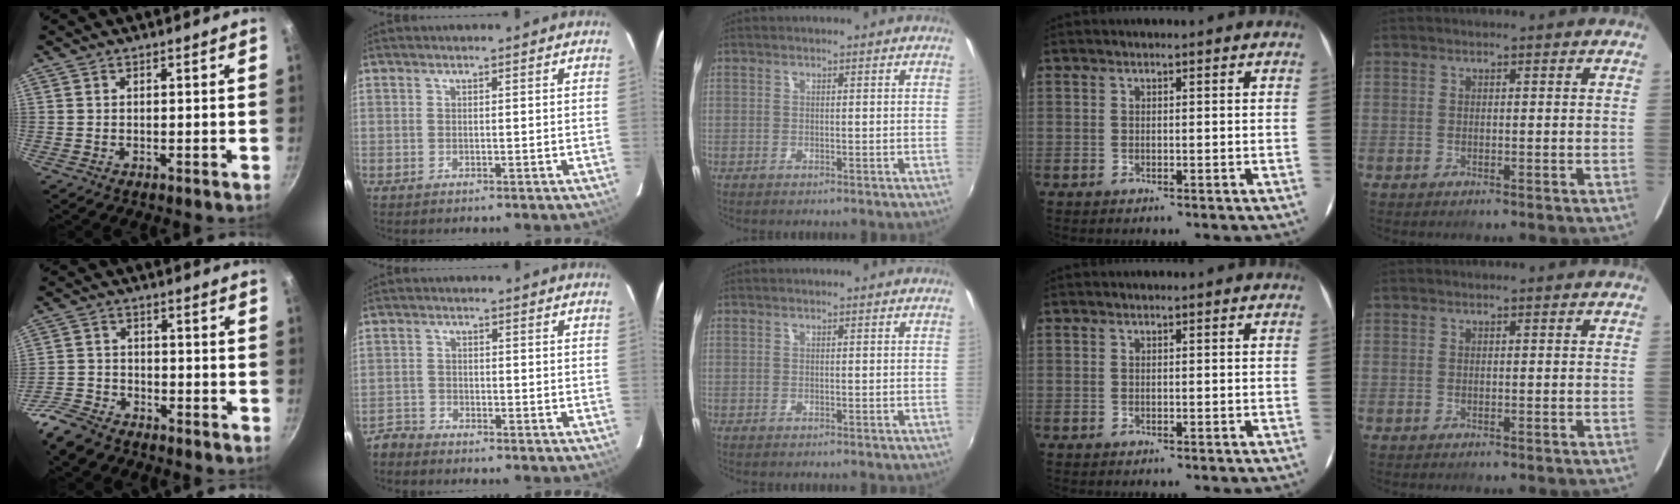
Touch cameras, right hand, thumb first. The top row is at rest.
{"thumb": {"total": 7.2, "force": [-5.8, 3.5, 2.6], "torque": [-0.050, 0.043, -0.120]}, "index": {"total": 2.7, "force": [-2.6, 0.8, -0.2], "torque": [-0.002, 0.001, -0.059]}}